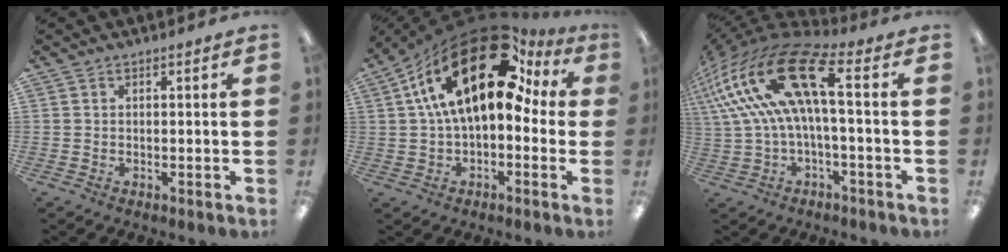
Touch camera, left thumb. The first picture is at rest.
{"total": 23.3, "force": [10.0, 11.4, 17.7], "torque": [-0.312, -0.042, 0.168]}
{"total": 22.5, "force": [3.4, 9.0, 20.3], "torque": [-0.415, 0.000, 0.058]}